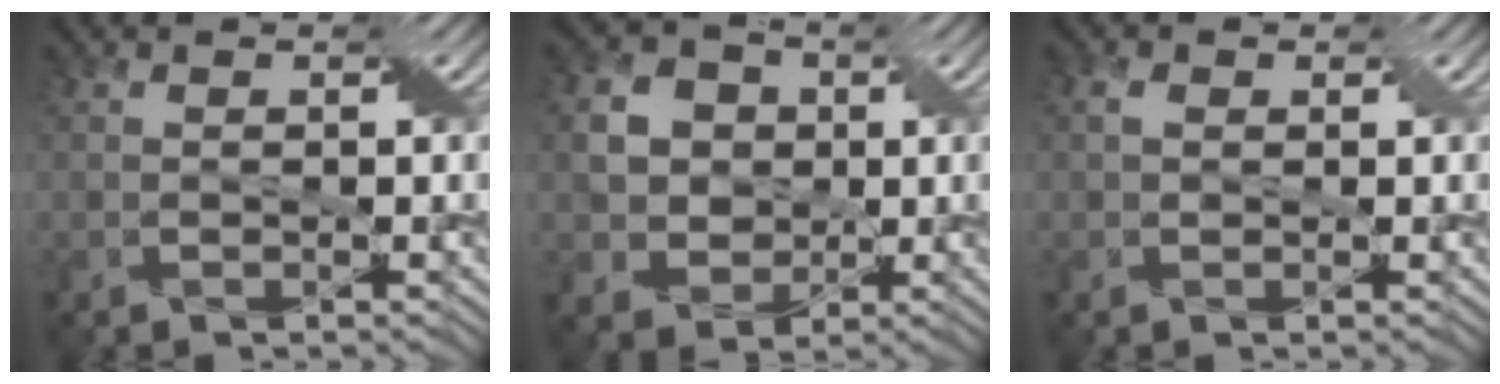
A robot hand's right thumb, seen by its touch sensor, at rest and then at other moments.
{"total": 6.2, "force": [0.7, 5.7, 2.3], "torque": [-0.072, 0.008, 0.004]}
{"total": 1.1, "force": [0.3, 0.8, 0.7], "torque": [-0.015, 0.005, 0.004]}